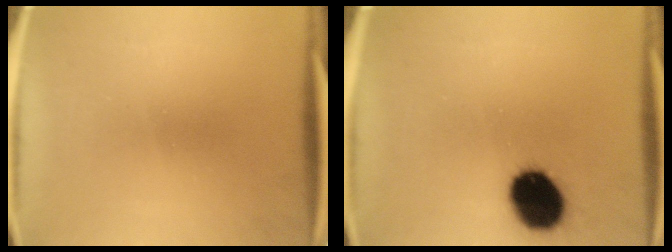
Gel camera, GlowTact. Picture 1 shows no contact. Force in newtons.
{"total": 15.0}